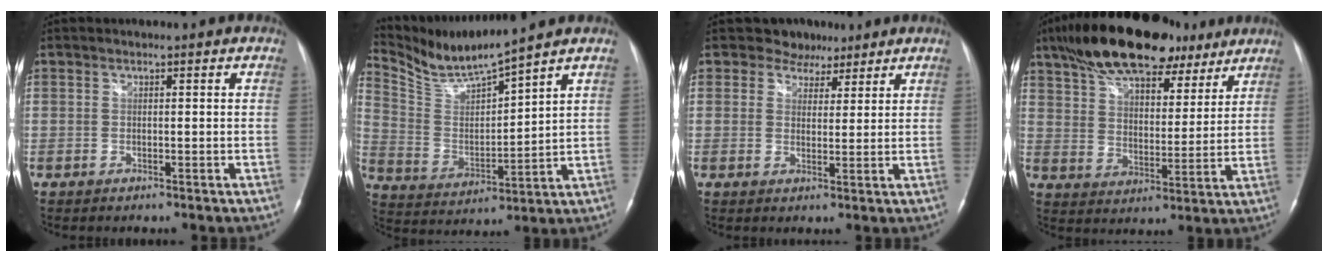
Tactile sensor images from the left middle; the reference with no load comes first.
{"total": 10.4, "force": [9.8, -1.5, 3.2], "torque": [-0.081, -0.006, 0.203]}
{"total": 4.5, "force": [3.5, 2.9, -0.2], "torque": [0.007, -0.001, 0.047]}
{"total": 21.6, "force": [15.7, 8.6, 12.0], "torque": [-0.214, 0.045, 0.249]}